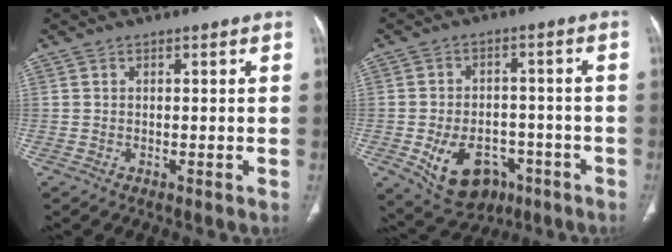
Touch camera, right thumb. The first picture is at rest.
{"total": 13.2, "force": [-5.6, 9.2, 7.6], "torque": [-0.102, 0.029, -0.071]}